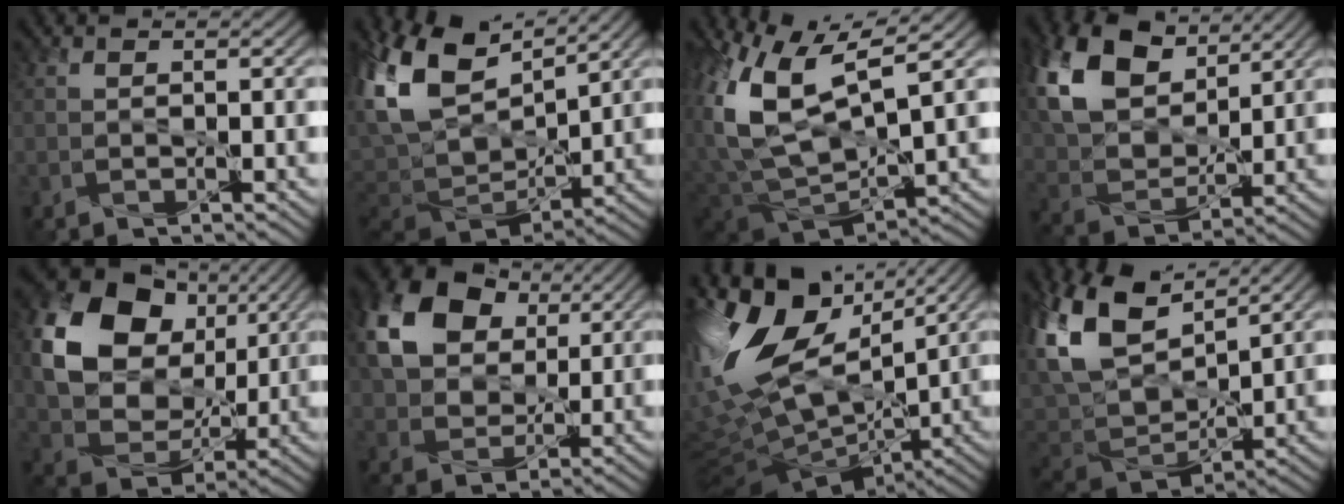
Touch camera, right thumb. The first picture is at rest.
{"total": 12.8, "force": [3.1, 8.0, 9.6], "torque": [-0.239, 0.001, 0.061]}
{"total": 15.3, "force": [5.5, 5.9, 12.9], "torque": [-0.291, 0.012, 0.110]}
{"total": 14.4, "force": [7.1, 9.0, 8.7], "torque": [-0.221, 0.025, 0.132]}
{"total": 17.4, "force": [5.2, 13.1, 10.1], "torque": [-0.243, 0.019, 0.107]}
{"total": 14.5, "force": [5.7, 10.1, 8.7], "torque": [-0.213, 0.031, 0.106]}
{"total": 19.5, "force": [4.0, 11.4, 15.2], "torque": [-0.298, -0.001, 0.082]}
{"total": 13.6, "force": [4.8, 8.1, 9.8], "torque": [-0.254, 0.009, 0.084]}